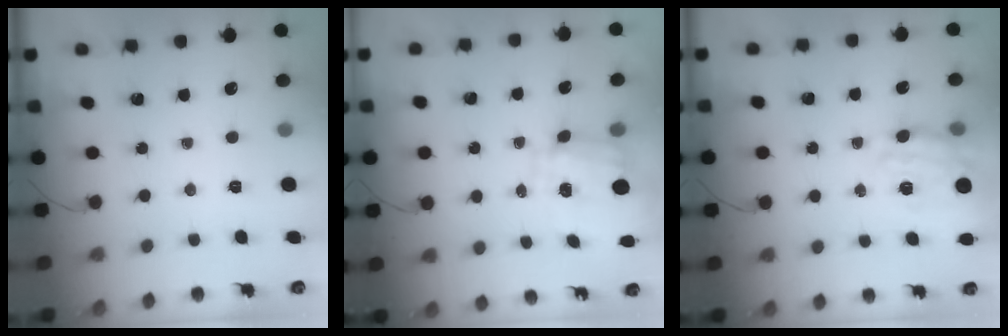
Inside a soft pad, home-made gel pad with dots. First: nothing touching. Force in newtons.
{"total": 3.7, "press": 3.4, "slide": 1.4}
{"total": 14.4, "press": 14.1, "slide": 2.9}